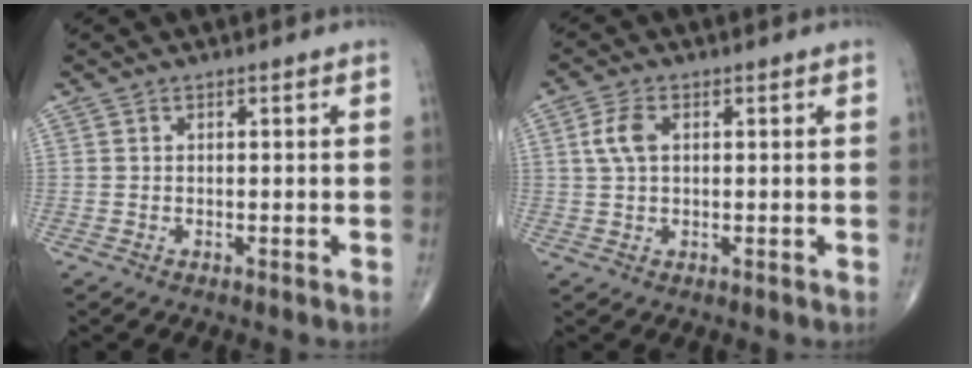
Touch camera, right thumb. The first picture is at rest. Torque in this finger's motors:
{"motor_torque": [-0.21, 0.25, 0.70, 0.28, 0.07]}